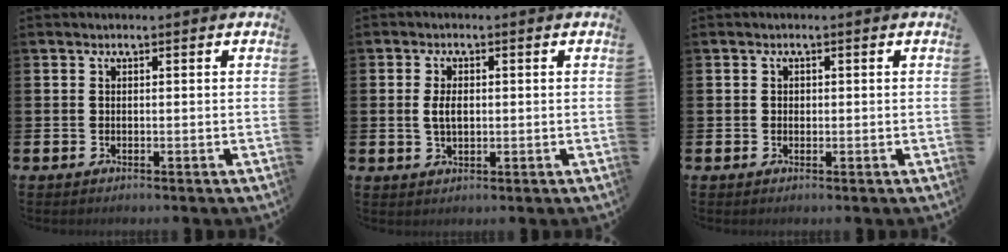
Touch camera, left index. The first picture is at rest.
{"total": 3.1, "force": [0.3, 1.8, 2.5], "torque": [-0.038, 0.003, 0.001]}
{"total": 0.7, "force": [0.1, 0.7, 0.2], "torque": [0.000, 0.005, -0.001]}